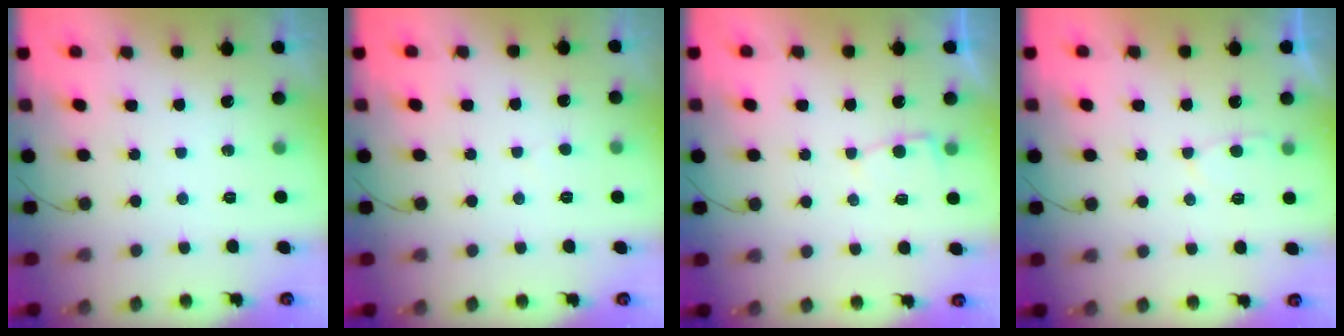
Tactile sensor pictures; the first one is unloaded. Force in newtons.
{"total": 2.1, "press": 2.1, "slide": 0.1}
{"total": 2.6, "press": 2.6, "slide": 0.3}
{"total": 3.0, "press": 2.9, "slide": 0.5}